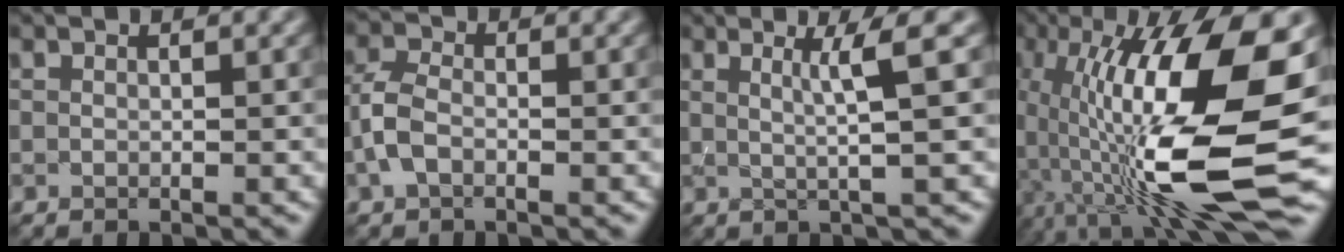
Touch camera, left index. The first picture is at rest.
{"total": 2.6, "force": [-1.0, 1.5, 1.8], "torque": [-0.040, 0.008, -0.030]}
{"total": 3.7, "force": [1.0, 0.4, 3.5], "torque": [-0.057, 0.004, 0.016]}
{"total": 15.3, "force": [-2.3, 4.2, 14.5], "torque": [-0.259, 0.012, -0.039]}